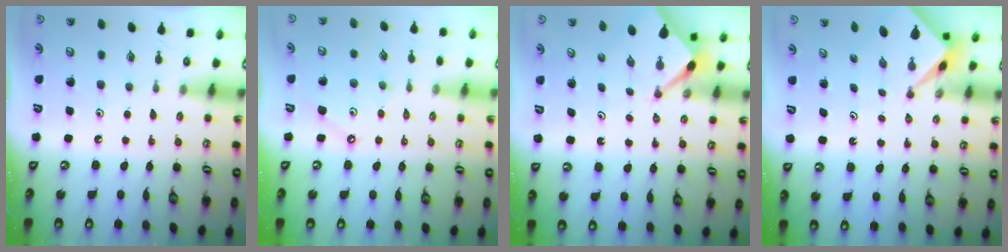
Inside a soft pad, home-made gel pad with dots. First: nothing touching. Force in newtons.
{"total": 3.9, "press": 3.9, "slide": 0.4}
{"total": 2.6, "press": 2.6, "slide": 0.3}
{"total": 3.8, "press": 3.8, "slide": 0.1}